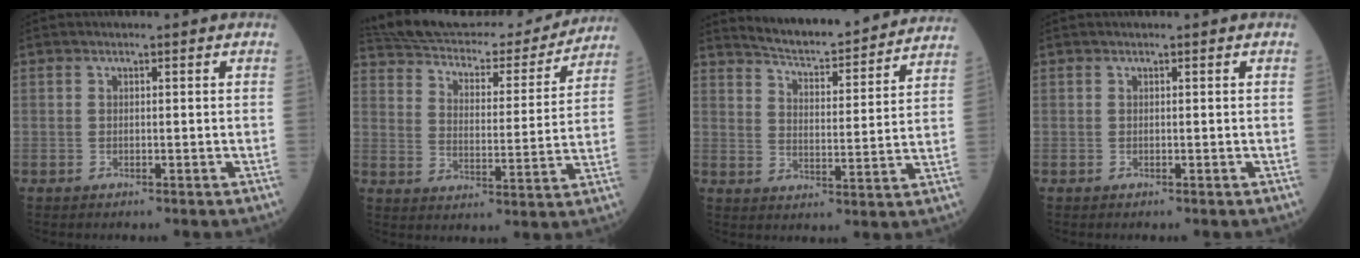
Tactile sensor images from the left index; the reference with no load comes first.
{"total": 23.8, "force": [22.1, 5.2, 7.1], "torque": [-0.123, -0.016, 0.303]}
{"total": 16.5, "force": [15.7, 1.4, 4.8], "torque": [-0.072, -0.019, 0.206]}
{"total": 0.0}